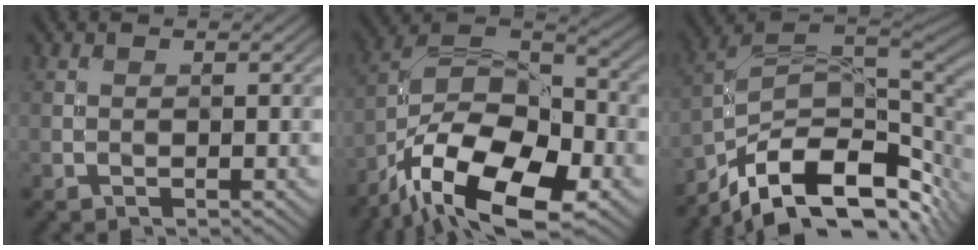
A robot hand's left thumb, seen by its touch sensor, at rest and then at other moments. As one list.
[{"total": 17.6, "force": [-10.1, 8.4, 11.7], "torque": [-0.242, -0.026, -0.177]}, {"total": 14.5, "force": [-7.2, 7.5, 10.1], "torque": [-0.190, -0.021, -0.120]}]